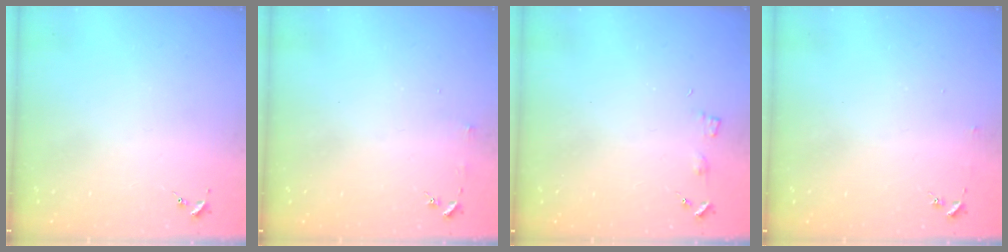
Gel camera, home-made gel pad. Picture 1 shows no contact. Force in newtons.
{"total": 3.0, "press": 3.0, "slide": 0.3}
{"total": 3.6, "press": 3.6, "slide": 0.5}
{"total": 2.5, "press": 2.5, "slide": 0.2}